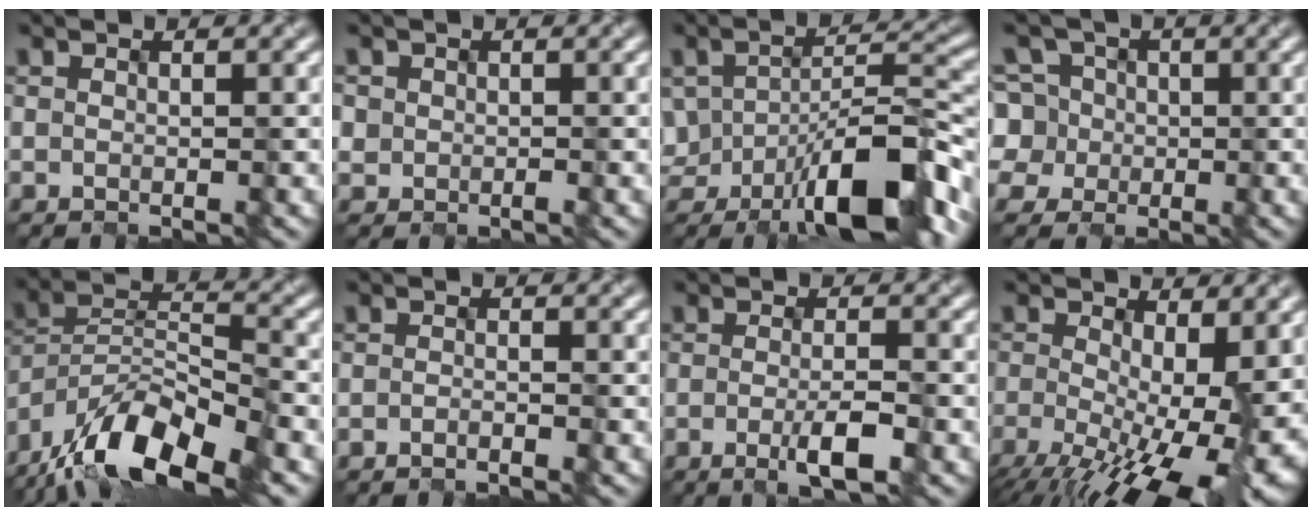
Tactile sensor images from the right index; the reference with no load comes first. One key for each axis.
{"total": 1.0, "fx": -0.1, "fy": 1.0, "fz": 0.0, "tx": 0.000, "ty": -0.003, "tz": 0.002}
{"total": 11.3, "fx": -5.5, "fy": 5.2, "fz": 8.4, "tx": -0.130, "ty": -0.010, "tz": -0.082}
{"total": 6.0, "fx": 0.3, "fy": 5.8, "fz": 1.8, "tx": -0.037, "ty": 0.037, "tz": -0.015}
{"total": 11.5, "fx": -8.6, "fy": 3.7, "fz": 6.6, "tx": -0.115, "ty": 0.004, "tz": -0.163}
{"total": 1.0, "fx": -0.9, "fy": 0.1, "fz": 0.4, "tx": -0.003, "ty": -0.002, "tz": -0.019}
{"total": 3.0, "fx": -1.2, "fy": 0.5, "fz": 2.6, "tx": -0.046, "ty": -0.007, "tz": -0.020}
{"total": 14.7, "fx": -4.1, "fy": 7.0, "fz": 12.3, "tx": -0.196, "ty": -0.037, "tz": -0.053}